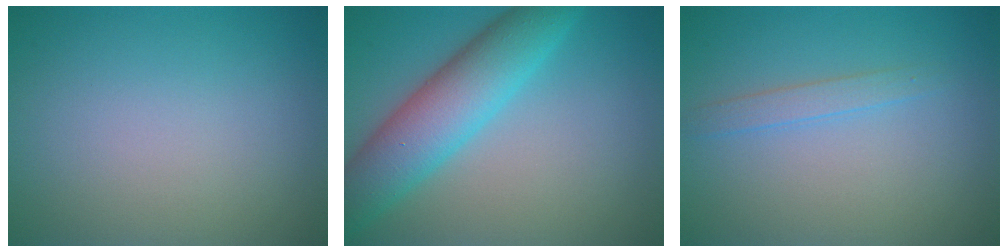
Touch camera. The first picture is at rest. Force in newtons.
{"total": 7.1, "press": 7.1, "slide": 0.4}
{"total": 1.3, "press": 1.3, "slide": 0.1}